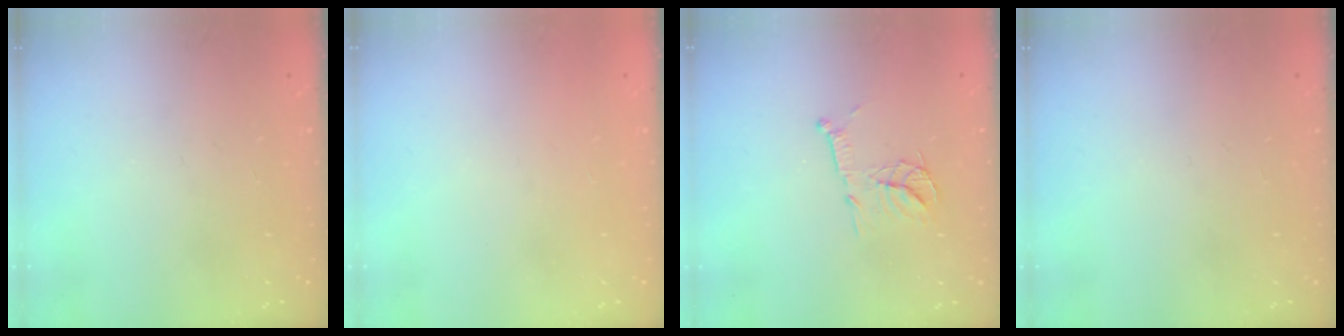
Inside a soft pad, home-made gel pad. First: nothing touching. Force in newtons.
{"total": 1.5, "press": 1.5, "slide": 0.1}
{"total": 11.7, "press": 11.7, "slide": 0.7}
{"total": 0.0}